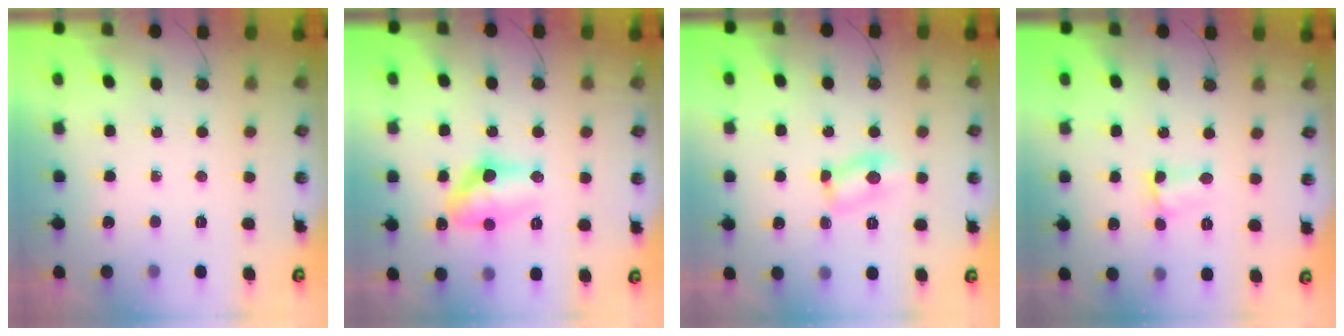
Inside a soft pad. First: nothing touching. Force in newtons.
{"total": 12.5, "press": 12.5, "slide": 0.6}
{"total": 4.1, "press": 4.0, "slide": 0.5}
{"total": 2.6, "press": 2.3, "slide": 1.1}